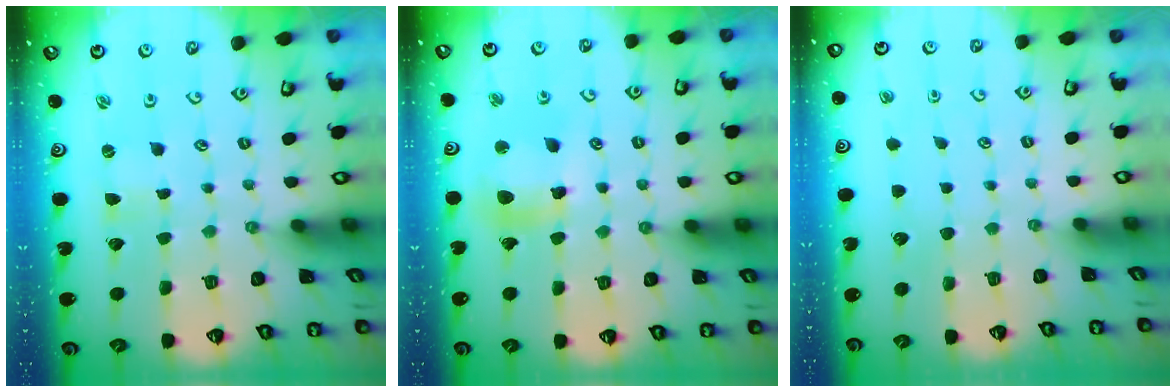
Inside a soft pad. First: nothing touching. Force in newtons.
{"total": 11.9, "press": 11.8, "slide": 1.5}
{"total": 0.0}